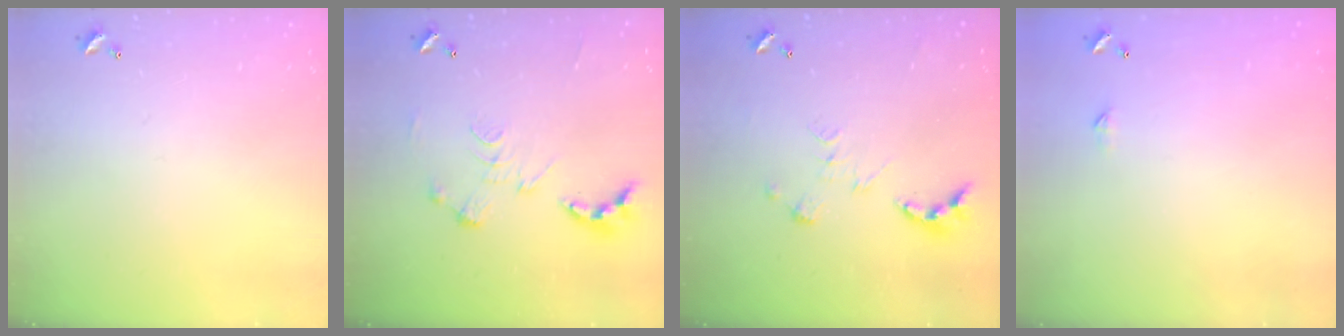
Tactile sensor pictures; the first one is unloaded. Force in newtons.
{"total": 0.0}
{"total": 0.0}
{"total": 2.3, "press": 2.3, "slide": 0.4}